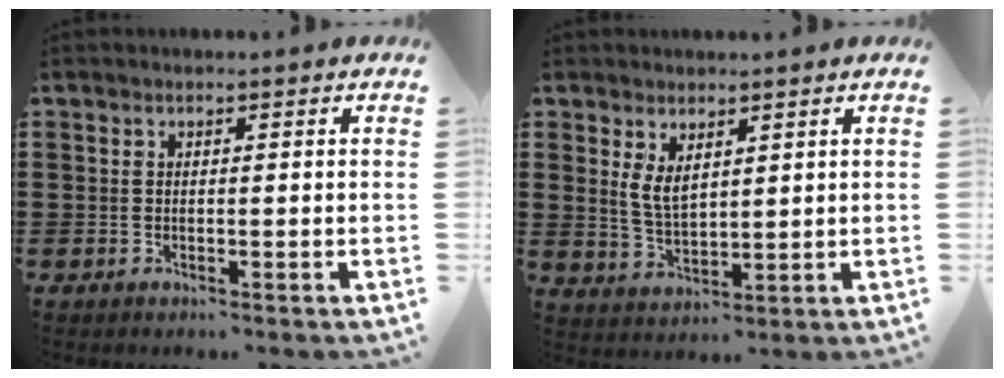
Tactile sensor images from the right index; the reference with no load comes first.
{"total": 4.2, "force": [2.0, 2.2, 3.0], "torque": [-0.063, 0.004, 0.036]}